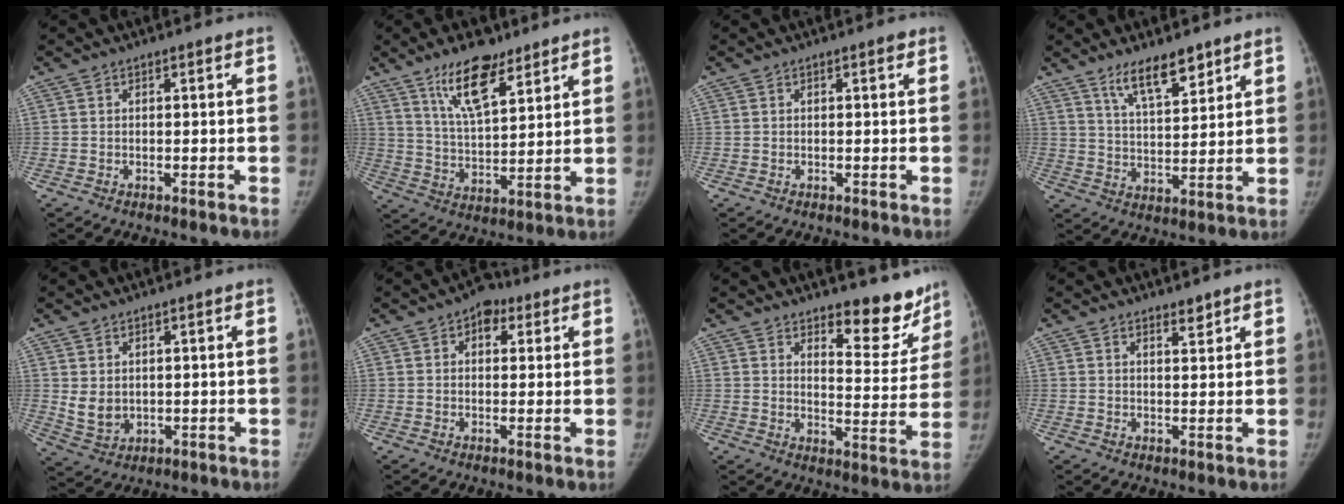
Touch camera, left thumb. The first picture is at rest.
{"total": 12.0, "force": [8.0, 4.5, 7.8], "torque": [-0.114, -0.047, 0.145]}
{"total": 0.7, "force": [0.3, 0.3, 0.6], "torque": [-0.006, 0.001, 0.002]}
{"total": 8.9, "force": [6.4, 2.8, 5.6], "torque": [-0.075, -0.044, 0.115]}
{"total": 4.5, "force": [1.0, 3.3, 2.8], "torque": [-0.039, -0.015, 0.033]}
{"total": 4.9, "force": [2.4, 3.3, 2.7], "torque": [-0.008, -0.002, 0.026]}
{"total": 11.3, "force": [9.2, 4.4, 4.8], "torque": [-0.012, -0.080, 0.124]}
{"total": 1.8, "force": [1.6, 0.5, 0.7], "torque": [-0.003, -0.014, 0.025]}